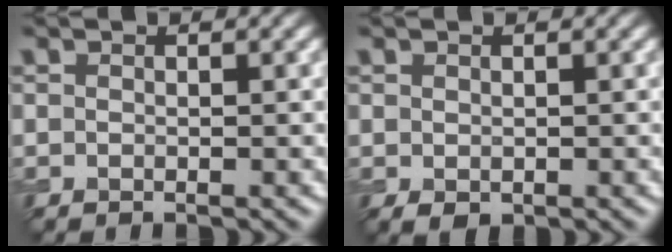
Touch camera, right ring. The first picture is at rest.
{"total": 0.6, "force": [-0.1, 0.4, 0.5], "torque": [-0.012, -0.003, 0.002]}